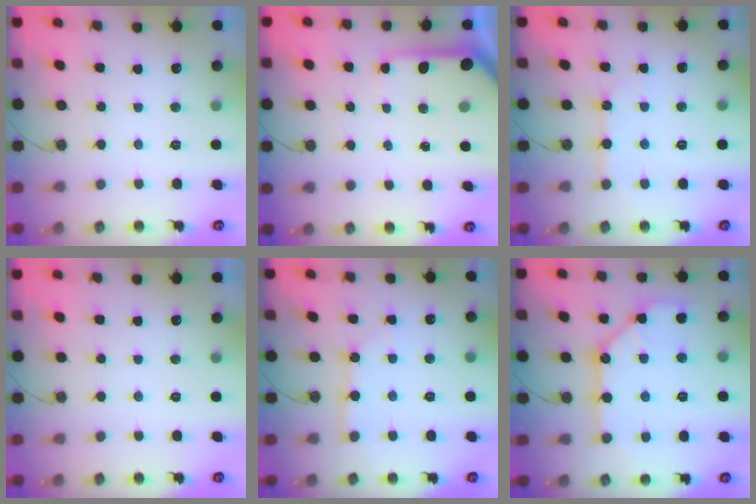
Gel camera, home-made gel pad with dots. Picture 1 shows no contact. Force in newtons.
{"total": 7.5, "press": 7.5, "slide": 0.8}
{"total": 4.9, "press": 4.9, "slide": 0.6}
{"total": 0.0}
{"total": 2.2, "press": 2.2, "slide": 0.3}
{"total": 12.3, "press": 12.2, "slide": 0.9}